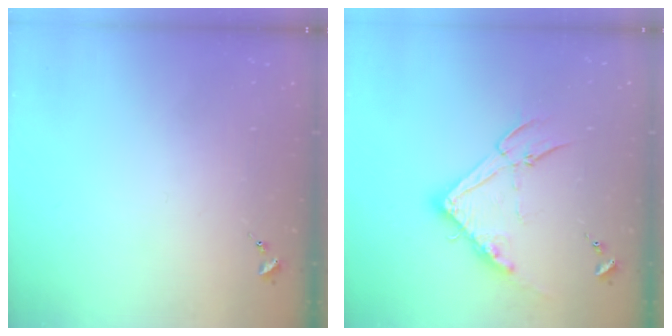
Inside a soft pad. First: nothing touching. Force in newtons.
{"total": 15.2, "press": 15.2, "slide": 0.6}